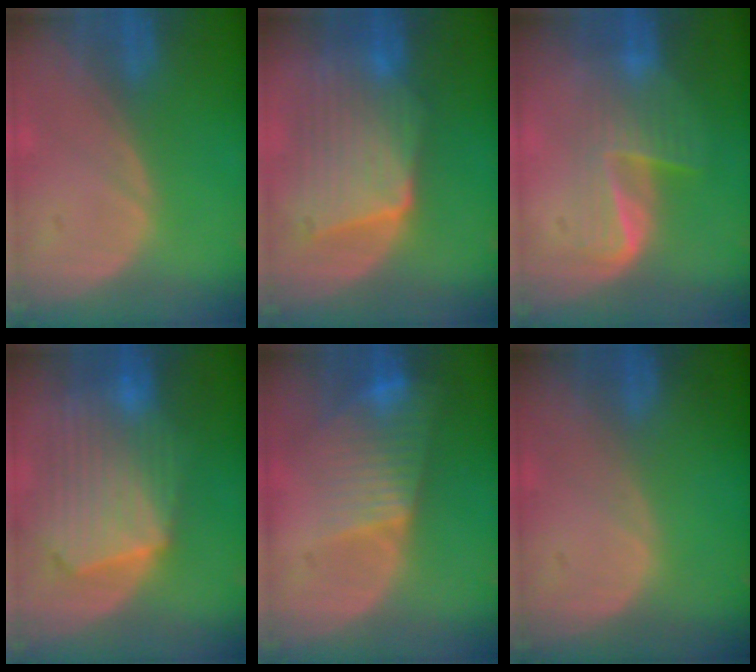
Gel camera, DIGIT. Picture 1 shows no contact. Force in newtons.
{"total": 9.3, "press": 8.6, "slide": 3.4}
{"total": 7.0, "press": 5.7, "slide": 4.0}
{"total": 10.8, "press": 9.5, "slide": 5.2}
{"total": 7.9, "press": 6.7, "slide": 4.2}
{"total": 0.0}